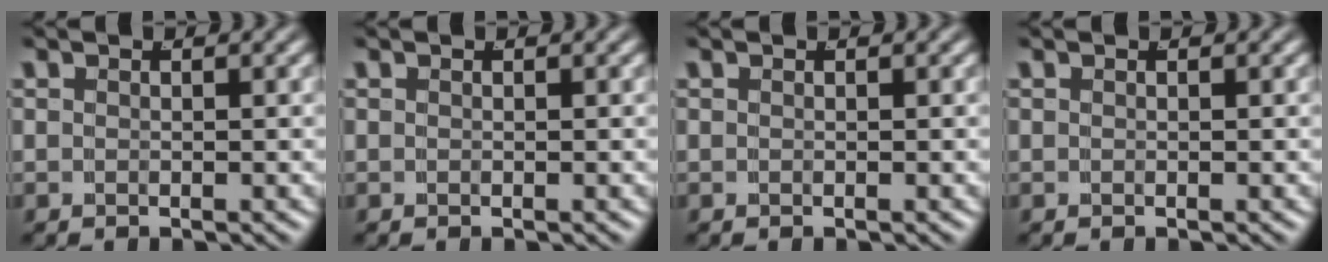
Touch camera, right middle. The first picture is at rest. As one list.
[{"total": 0.0}, {"total": 0.0}, {"total": 0.0}]